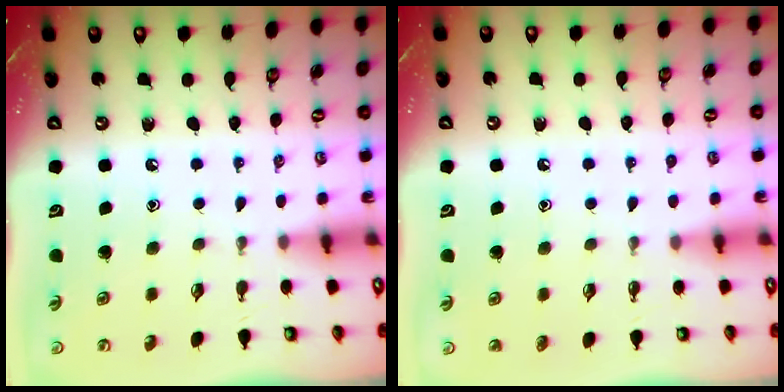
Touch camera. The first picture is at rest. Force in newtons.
{"total": 0.7, "press": 0.7, "slide": 0.0}